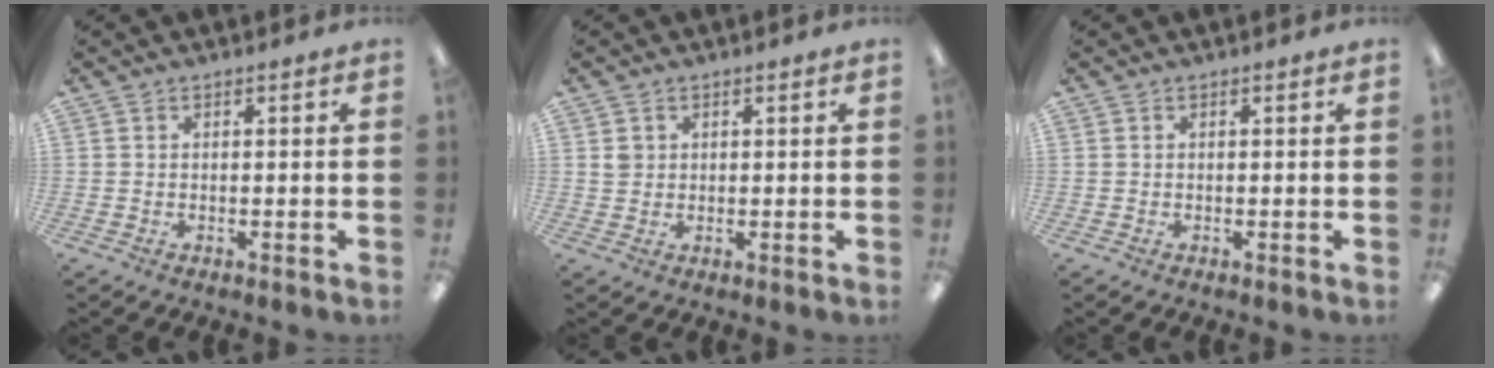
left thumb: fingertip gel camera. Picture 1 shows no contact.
{"total": 2.0, "force": [0.7, 1.8, 0.4], "torque": [-0.001, -0.001, 0.012]}
{"total": 0.0}